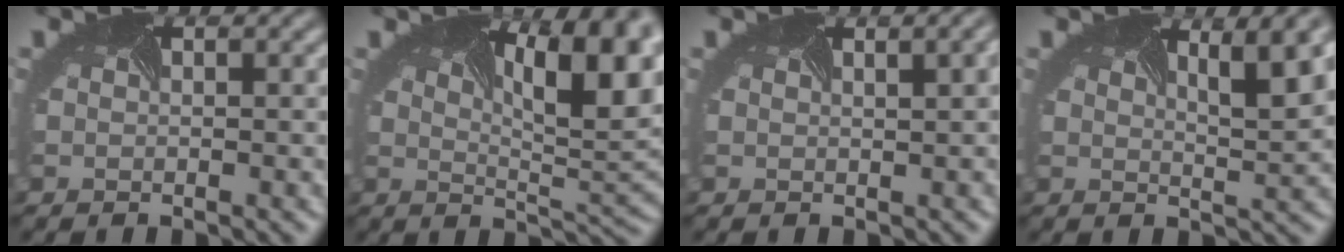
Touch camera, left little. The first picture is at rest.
{"total": 11.9, "force": [4.3, 4.4, 10.1], "torque": [-0.115, 0.025, 0.052]}
{"total": 3.4, "force": [1.3, 1.5, 2.8], "torque": [-0.016, 0.025, -0.001]}
{"total": 5.7, "force": [2.1, 1.5, 5.0], "torque": [-0.048, 0.011, 0.028]}